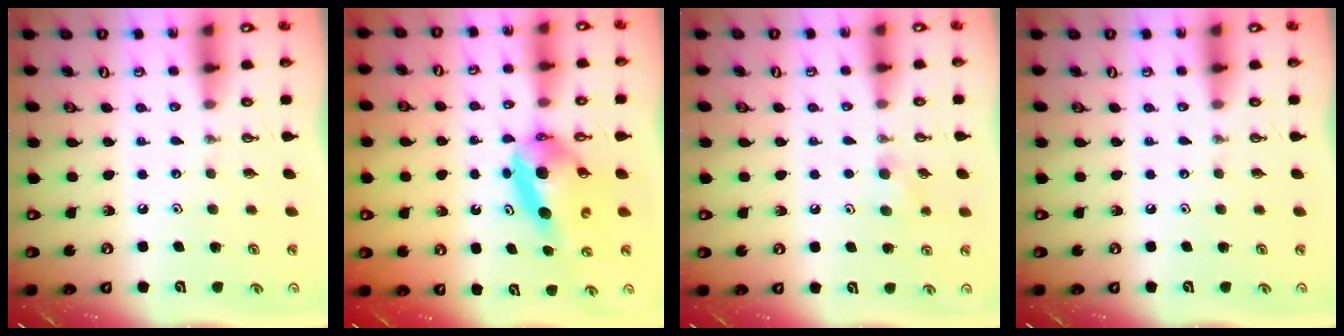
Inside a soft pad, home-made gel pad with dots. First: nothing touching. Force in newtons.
{"total": 6.9, "press": 6.9, "slide": 0.6}
{"total": 6.7, "press": 6.0, "slide": 2.8}
{"total": 0.0}